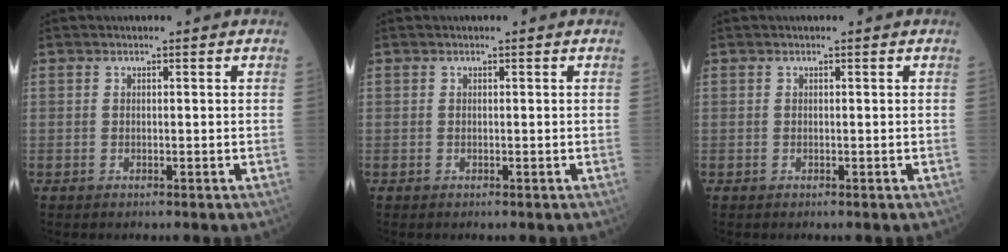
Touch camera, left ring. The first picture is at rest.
{"total": 0.0}
{"total": 0.0}